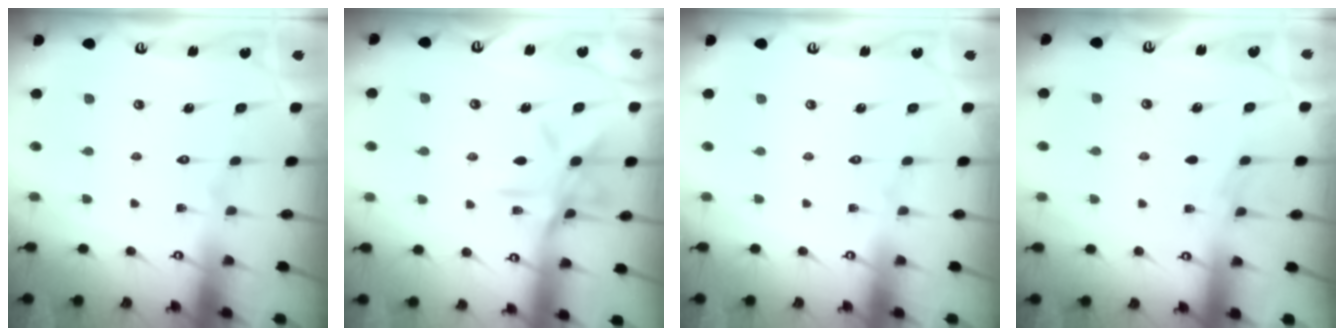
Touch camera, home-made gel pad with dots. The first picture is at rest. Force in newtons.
{"total": 10.5, "press": 10.5, "slide": 0.9}
{"total": 0.0}
{"total": 2.8, "press": 2.7, "slide": 0.4}